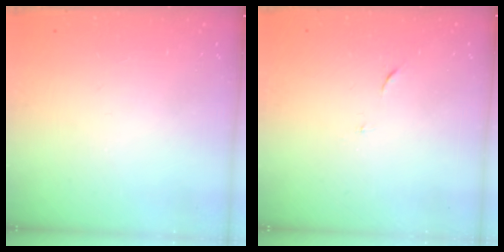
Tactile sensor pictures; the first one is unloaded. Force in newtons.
{"total": 4.5, "press": 4.3, "slide": 1.0}